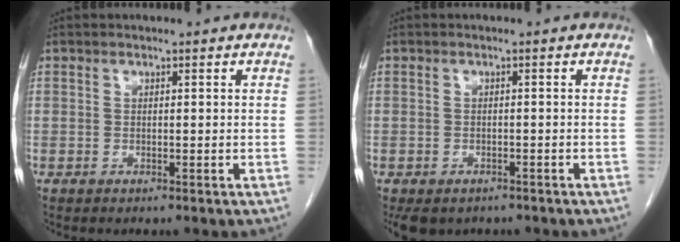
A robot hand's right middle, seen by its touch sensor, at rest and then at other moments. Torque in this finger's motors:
{"motor_torque": [0.45, -0.44, 0.10, 0.04]}